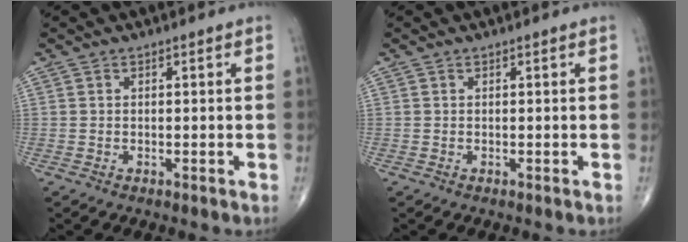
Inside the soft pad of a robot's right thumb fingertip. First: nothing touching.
{"total": 0.0}